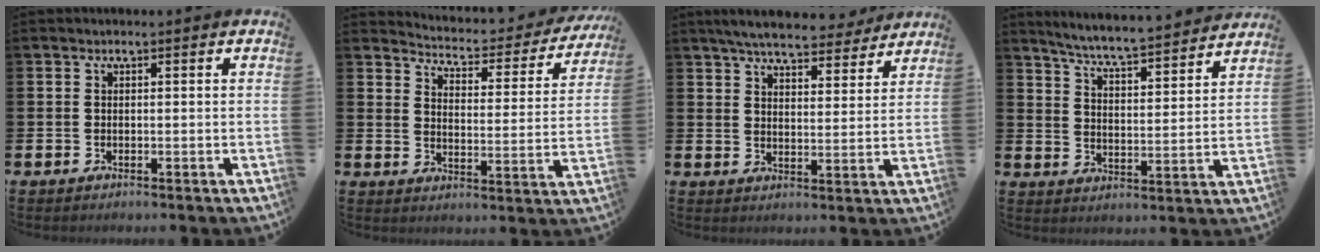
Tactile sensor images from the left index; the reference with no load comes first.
{"total": 4.2, "force": [4.0, 1.0, 0.7], "torque": [-0.033, -0.040, 0.059]}
{"total": 6.3, "force": [6.0, 1.1, 1.7], "torque": [-0.041, -0.035, 0.103]}
{"total": 6.3, "force": [6.1, -0.3, 1.6], "torque": [-0.057, -0.050, 0.103]}